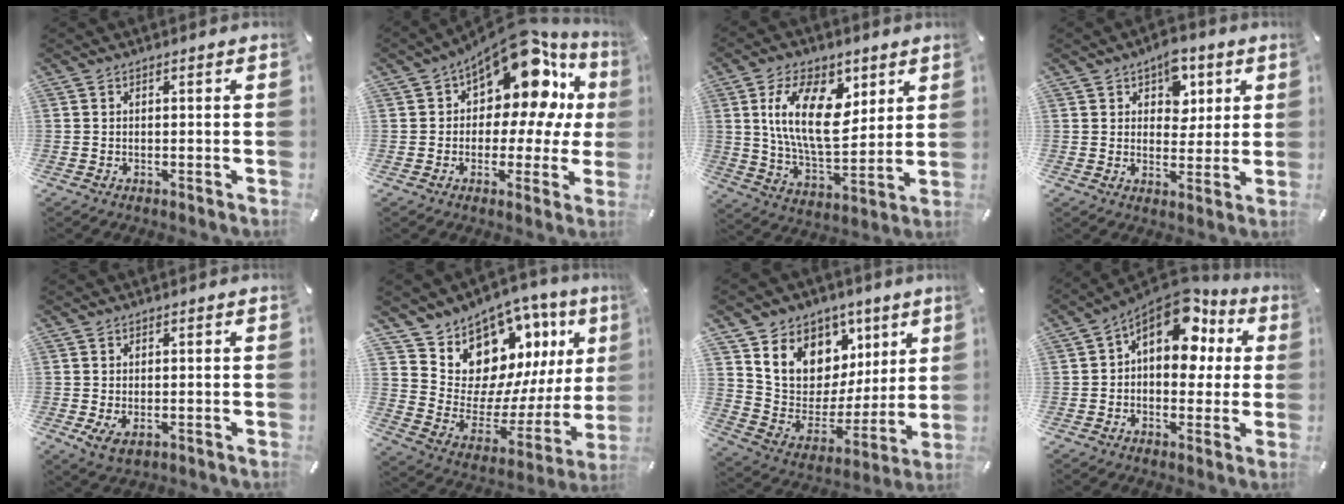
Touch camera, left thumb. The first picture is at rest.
{"total": 16.7, "force": [8.8, 9.0, 11.0], "torque": [-0.173, -0.072, 0.148]}
{"total": 17.5, "force": [6.5, 9.5, 13.2], "torque": [-0.264, -0.009, 0.110]}
{"total": 7.3, "force": [3.7, 5.3, 3.4], "torque": [-0.028, -0.012, 0.058]}
{"total": 2.7, "force": [-0.1, 1.5, 2.3], "torque": [-0.056, -0.003, -0.004]}
{"total": 14.0, "force": [10.0, 9.2, 3.1], "torque": [-0.043, -0.116, 0.195]}
{"total": 12.6, "force": [6.6, 10.2, 3.1], "torque": [-0.052, -0.067, 0.126]}
{"total": 14.5, "force": [5.9, 9.2, 9.5], "torque": [-0.139, -0.037, 0.102]}